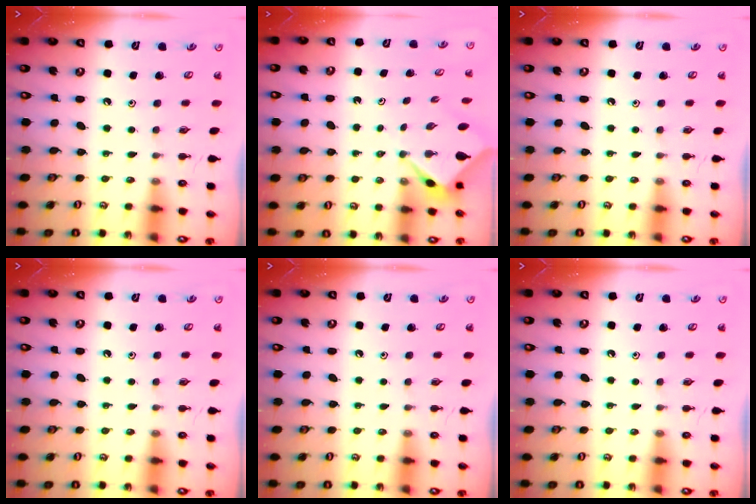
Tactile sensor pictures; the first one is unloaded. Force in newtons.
{"total": 2.4, "press": 2.4, "slide": 0.3}
{"total": 0.0}
{"total": 0.0}
{"total": 0.0}
{"total": 0.0}